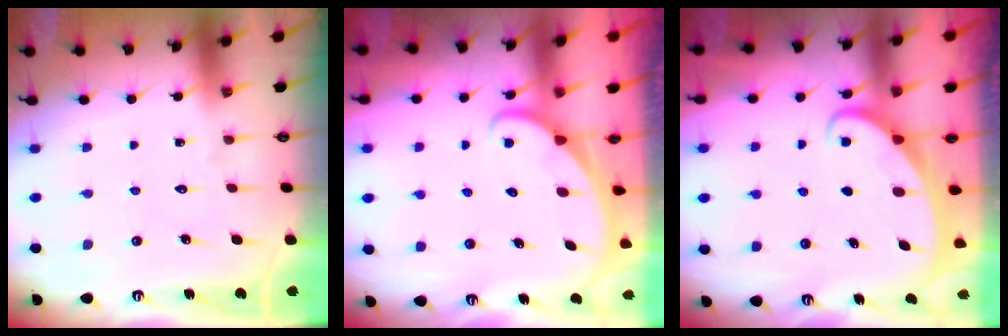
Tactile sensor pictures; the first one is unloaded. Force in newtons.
{"total": 1.8, "press": 1.8, "slide": 0.1}
{"total": 2.1, "press": 2.1, "slide": 0.1}